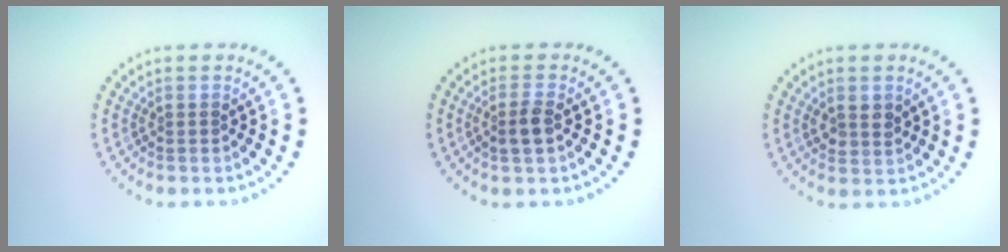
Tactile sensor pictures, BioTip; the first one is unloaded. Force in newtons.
{"total": 2.0, "press": 1.9, "slide": 0.7}
{"total": 1.8, "press": 1.7, "slide": 0.6}